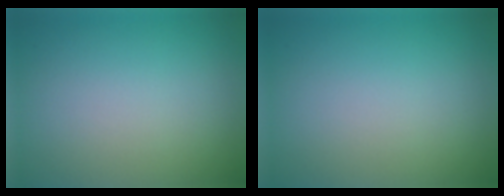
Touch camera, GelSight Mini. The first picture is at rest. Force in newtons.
{"total": 0.0}